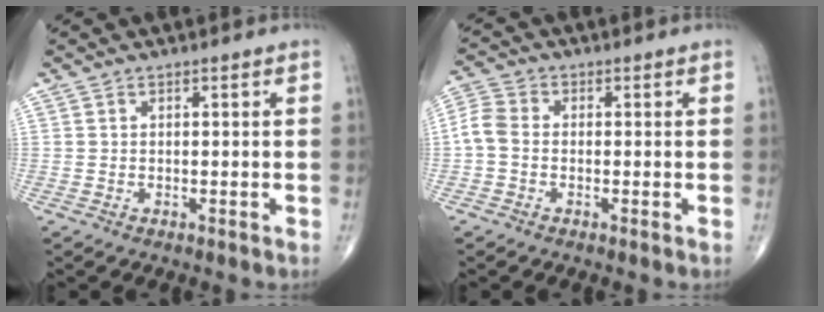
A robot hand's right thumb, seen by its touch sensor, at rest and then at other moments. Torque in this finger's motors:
{"motor_torque": [0.03, 0.01, 0.28, -0.17, 0.01]}